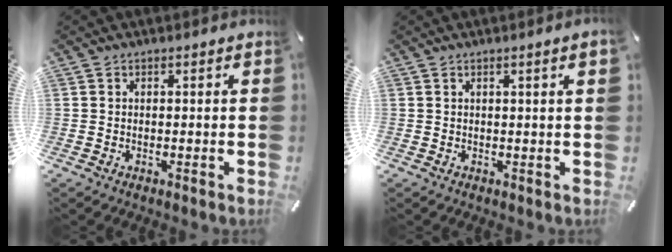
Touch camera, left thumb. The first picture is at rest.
{"total": 1.7, "force": [0.7, 0.0, 1.6], "torque": [-0.029, -0.001, 0.011]}